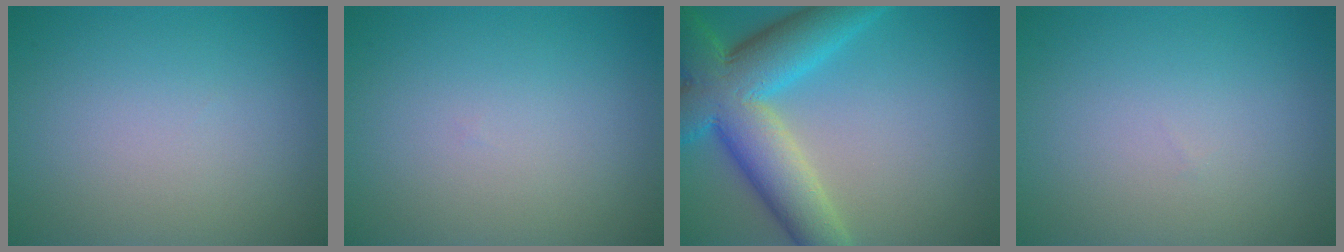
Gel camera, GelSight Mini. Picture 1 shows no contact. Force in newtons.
{"total": 0.0}
{"total": 10.6, "press": 10.6, "slide": 0.5}
{"total": 0.0}